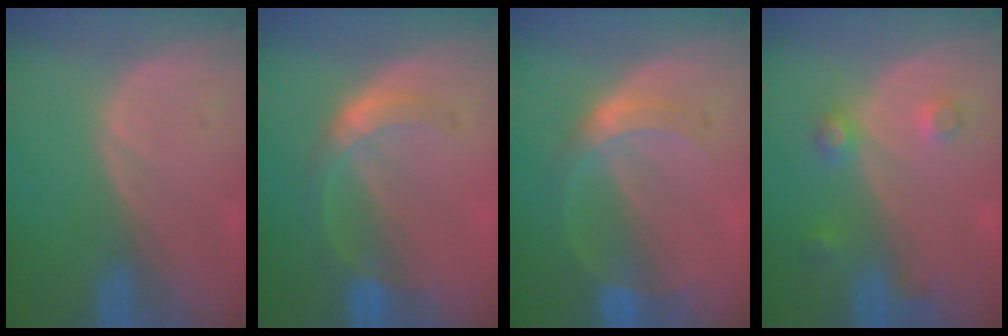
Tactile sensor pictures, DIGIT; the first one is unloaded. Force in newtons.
{"total": 5.6, "press": 5.0, "slide": 2.5}
{"total": 5.0, "press": 4.8, "slide": 1.3}
{"total": 3.4, "press": 3.2, "slide": 1.1}